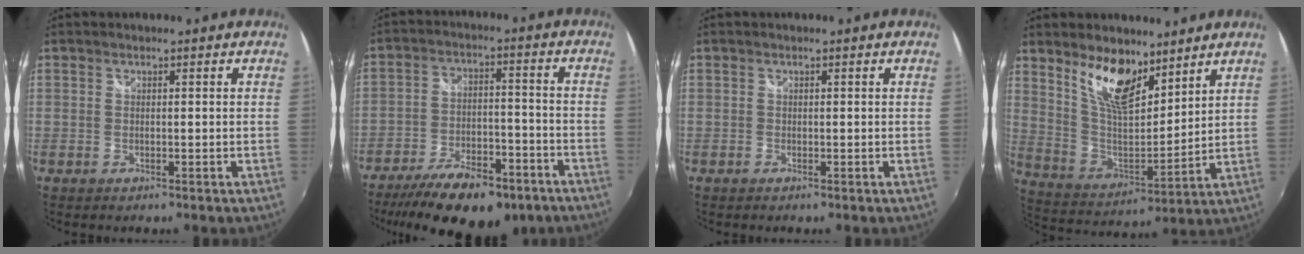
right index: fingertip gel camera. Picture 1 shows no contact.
{"total": 19.0, "force": [-13.5, 8.0, 10.7], "torque": [-0.206, -0.016, -0.195]}
{"total": 0.0}
{"total": 12.9, "force": [8.8, 5.1, 8.0], "torque": [-0.149, -0.008, 0.171]}